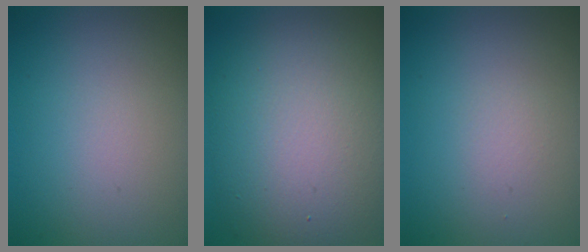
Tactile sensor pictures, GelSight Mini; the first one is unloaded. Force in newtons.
{"total": 11.1, "press": 11.0, "slide": 0.6}
{"total": 0.6, "press": 0.6, "slide": 0.0}